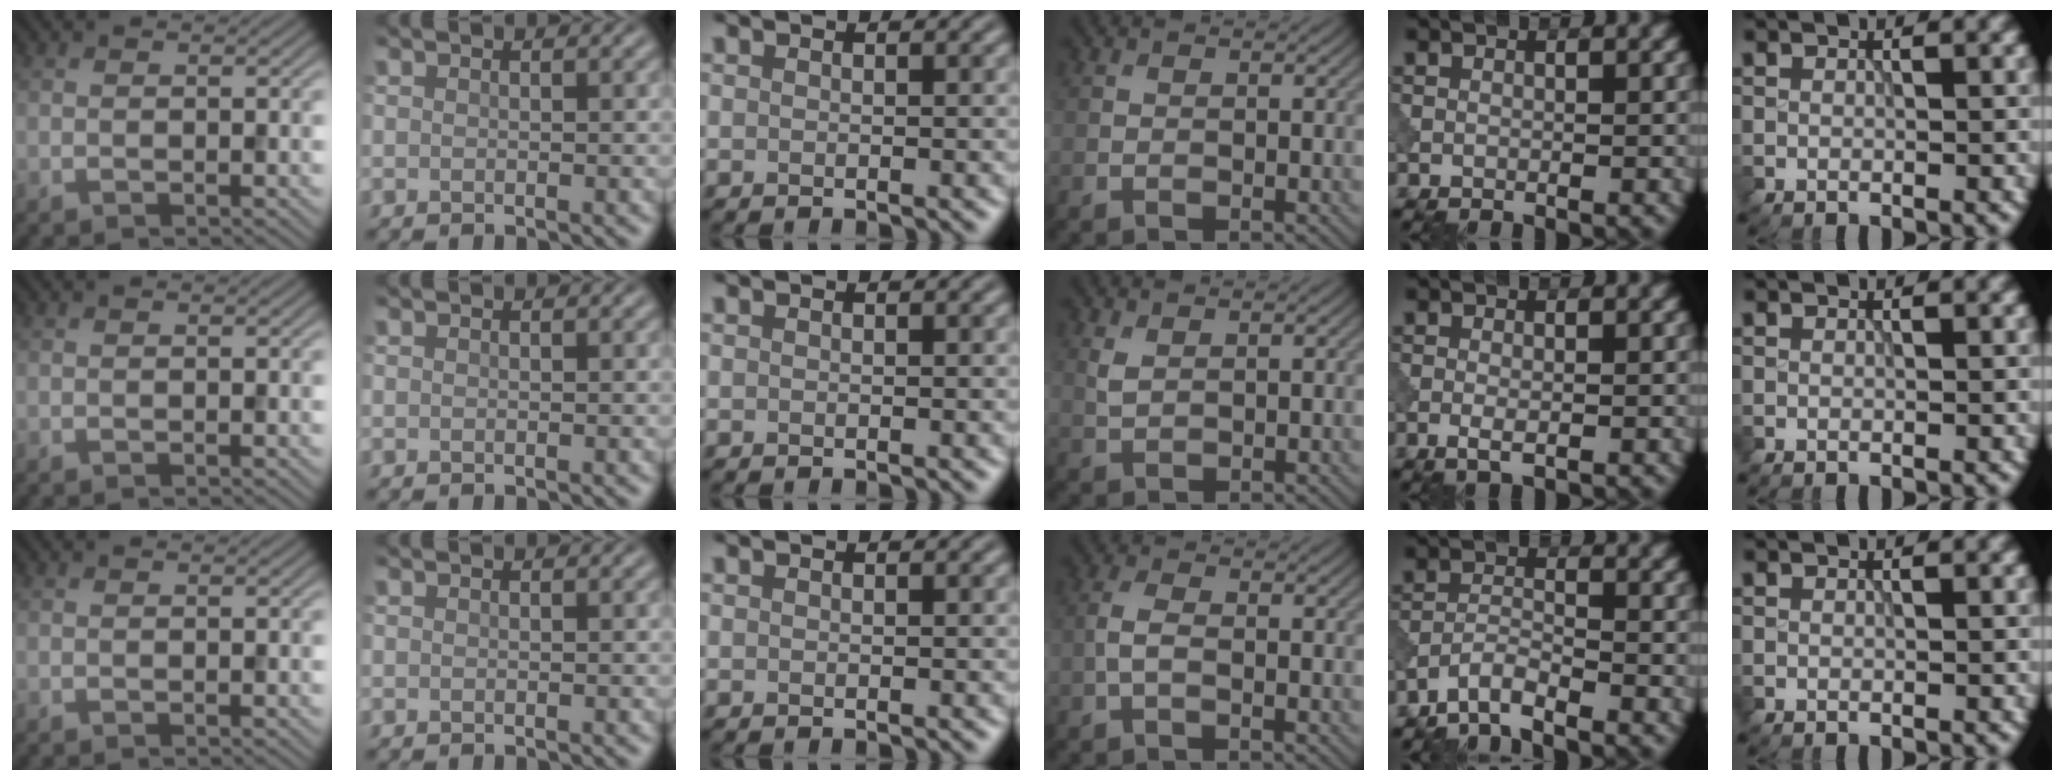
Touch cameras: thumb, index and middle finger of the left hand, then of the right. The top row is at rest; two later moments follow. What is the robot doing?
{"motion": "dispense", "object": "pipette"}